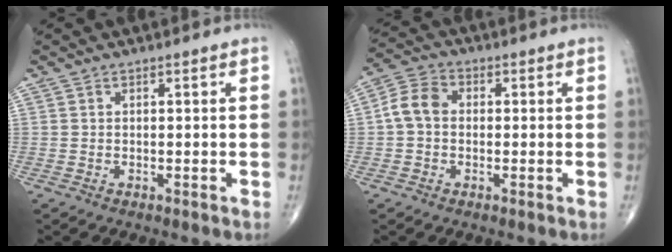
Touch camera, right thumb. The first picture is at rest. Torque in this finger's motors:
{"motor_torque": [0.53, 1.74, 0.48, -0.36, 0.03]}